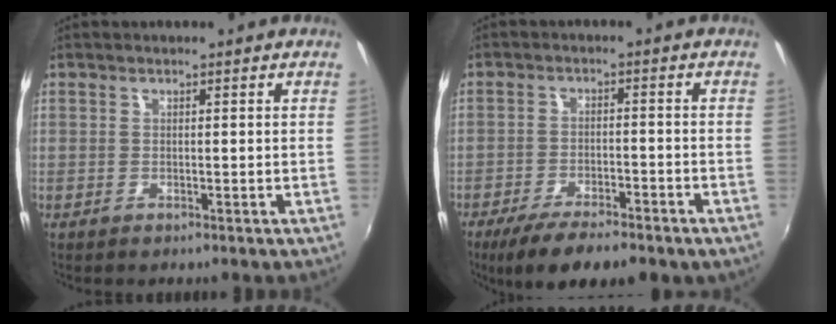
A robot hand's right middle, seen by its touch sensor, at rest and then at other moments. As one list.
[{"total": 11.9, "force": [-8.8, 3.3, 7.3], "torque": [-0.148, -0.029, -0.138]}]